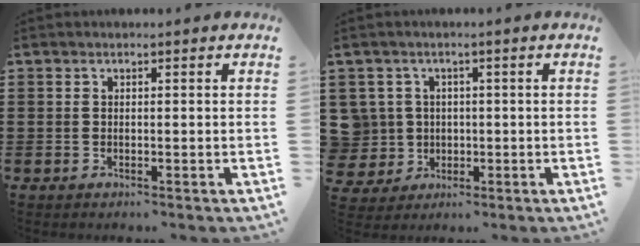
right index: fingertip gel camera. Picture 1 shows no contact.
{"total": 5.0, "force": [0.2, 5.0, 0.6], "torque": [-0.051, 0.009, 0.000]}